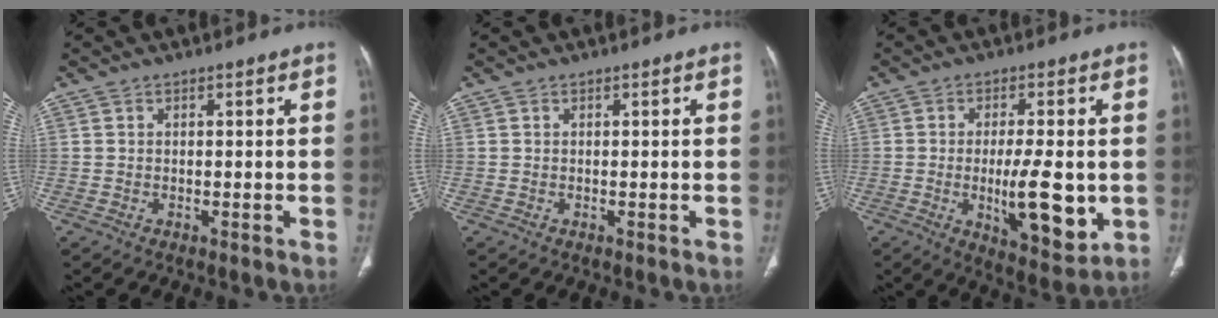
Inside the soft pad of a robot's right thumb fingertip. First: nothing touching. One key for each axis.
{"total": 0.0}
{"total": 12.7, "fx": -1.9, "fy": 4.4, "fz": 11.8, "tx": -0.165, "ty": -0.020, "tz": -0.022}